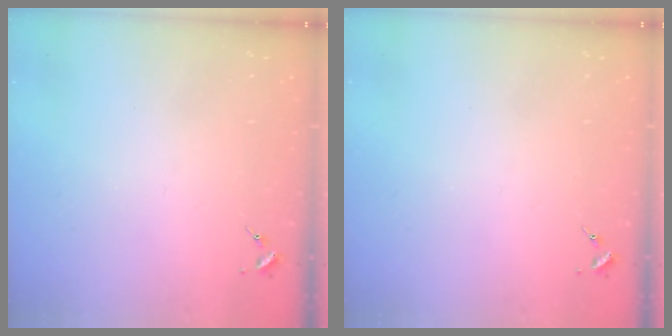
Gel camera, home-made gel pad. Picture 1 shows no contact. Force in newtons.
{"total": 0.0}